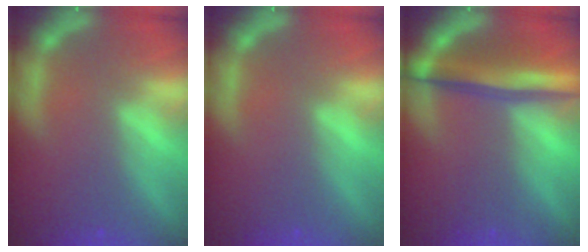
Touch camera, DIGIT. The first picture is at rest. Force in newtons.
{"total": 0.0}
{"total": 6.5}